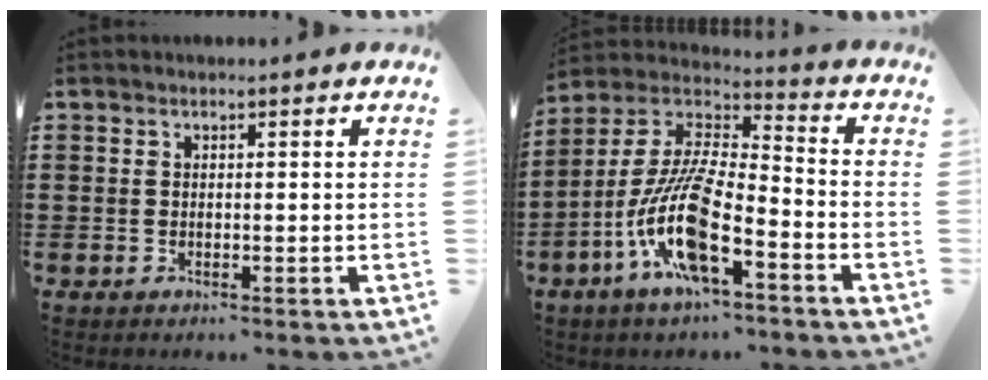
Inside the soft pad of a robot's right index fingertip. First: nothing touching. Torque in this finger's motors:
{"motor_torque": [2.14, 0.00, 1.05, 0.21]}